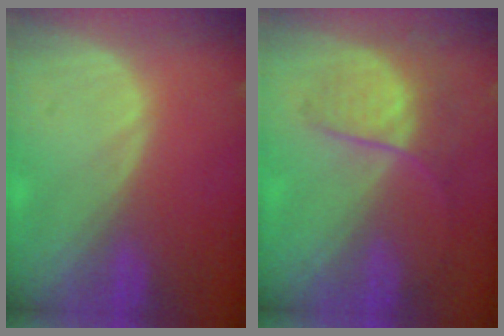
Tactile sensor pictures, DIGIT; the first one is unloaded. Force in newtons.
{"total": 6.3, "press": 5.8, "slide": 2.3}